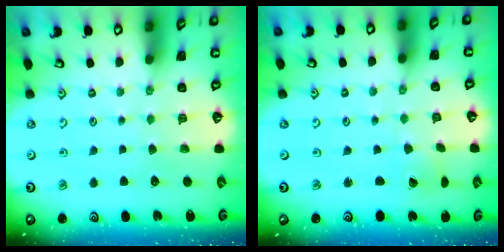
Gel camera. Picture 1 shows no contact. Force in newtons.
{"total": 1.8, "press": 1.8, "slide": 0.1}